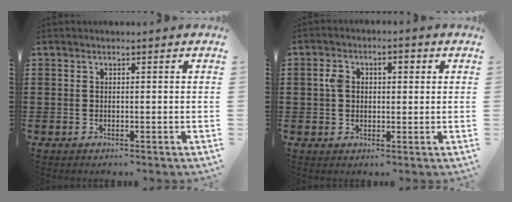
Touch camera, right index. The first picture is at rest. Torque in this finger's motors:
{"motor_torque": [0.24, -0.07, 0.13, 0.03]}